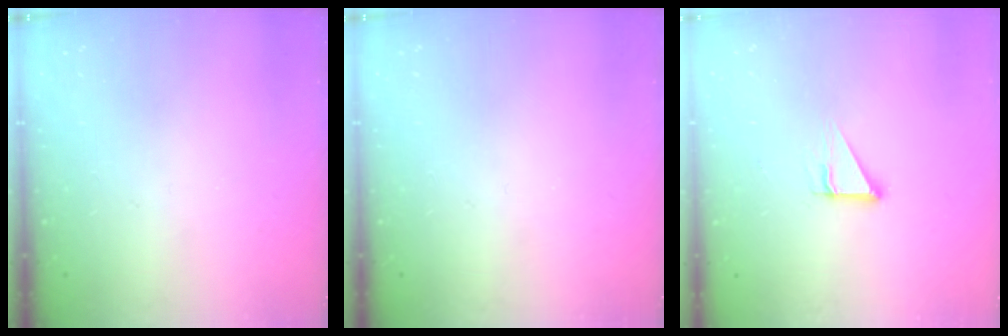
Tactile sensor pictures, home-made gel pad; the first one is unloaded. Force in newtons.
{"total": 0.0}
{"total": 3.8, "press": 3.8, "slide": 0.2}